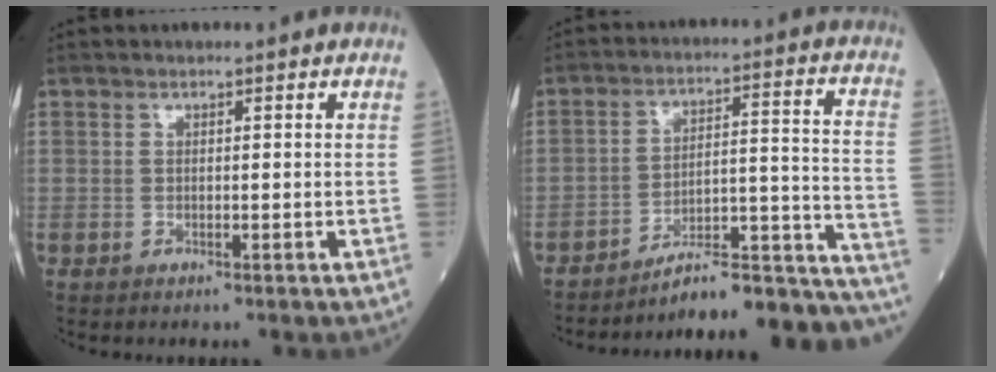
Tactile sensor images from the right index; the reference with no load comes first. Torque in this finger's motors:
{"motor_torque": [1.00, -1.14, 0.54, 0.09]}